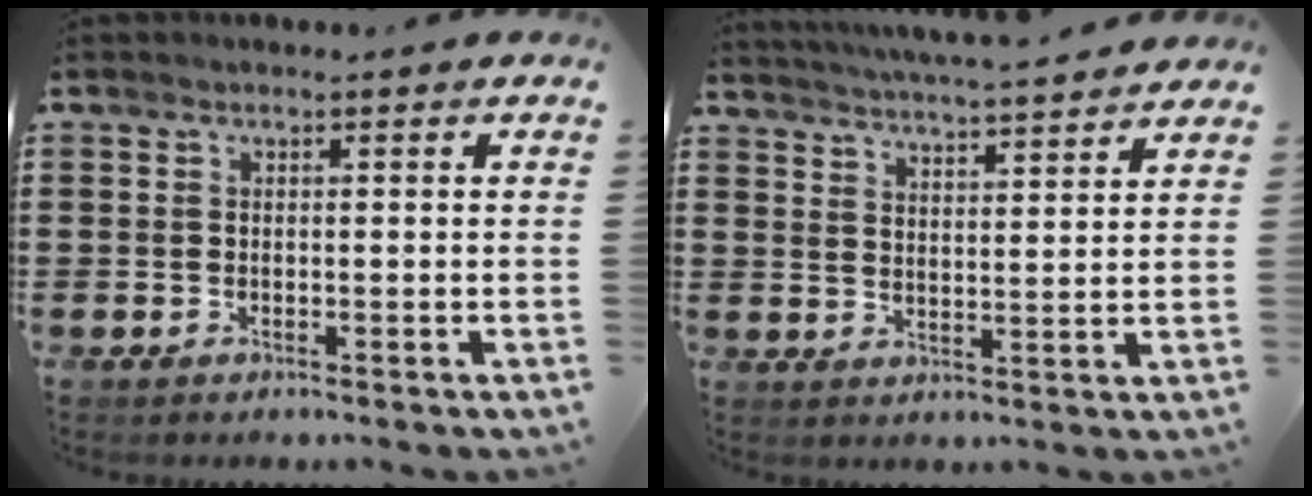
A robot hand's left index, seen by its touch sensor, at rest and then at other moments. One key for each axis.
{"total": 4.1, "fx": 4.0, "fy": -0.4, "fz": 0.6, "tx": -0.029, "ty": -0.028, "tz": 0.068}